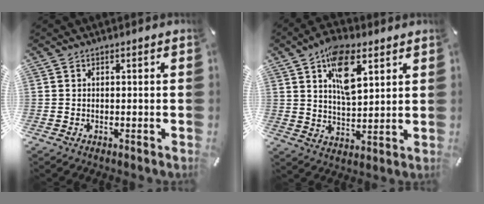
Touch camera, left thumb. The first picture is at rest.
{"total": 12.5, "force": [6.1, 6.5, 8.8], "torque": [-0.133, -0.018, 0.107]}